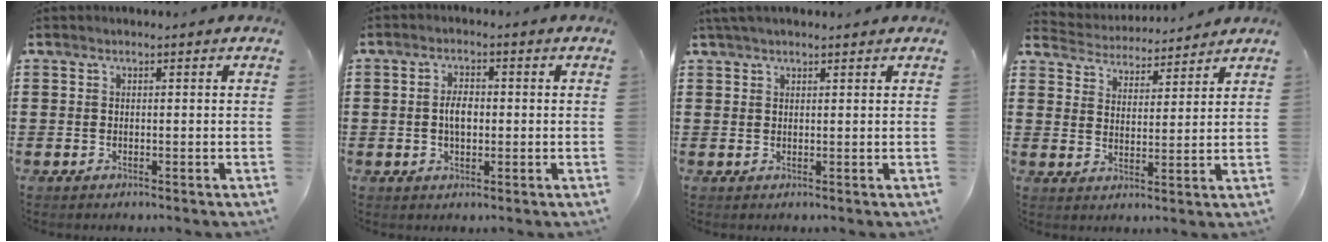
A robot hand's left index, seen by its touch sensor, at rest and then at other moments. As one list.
[{"total": 3.3, "force": [0.0, 1.7, 2.8], "torque": [-0.056, 0.006, -0.001]}, {"total": 1.7, "force": [1.5, 0.3, 0.8], "torque": [-0.019, 0.004, 0.027]}, {"total": 4.0, "force": [3.9, 0.5, -0.2], "torque": [-0.019, -0.027, 0.066]}]